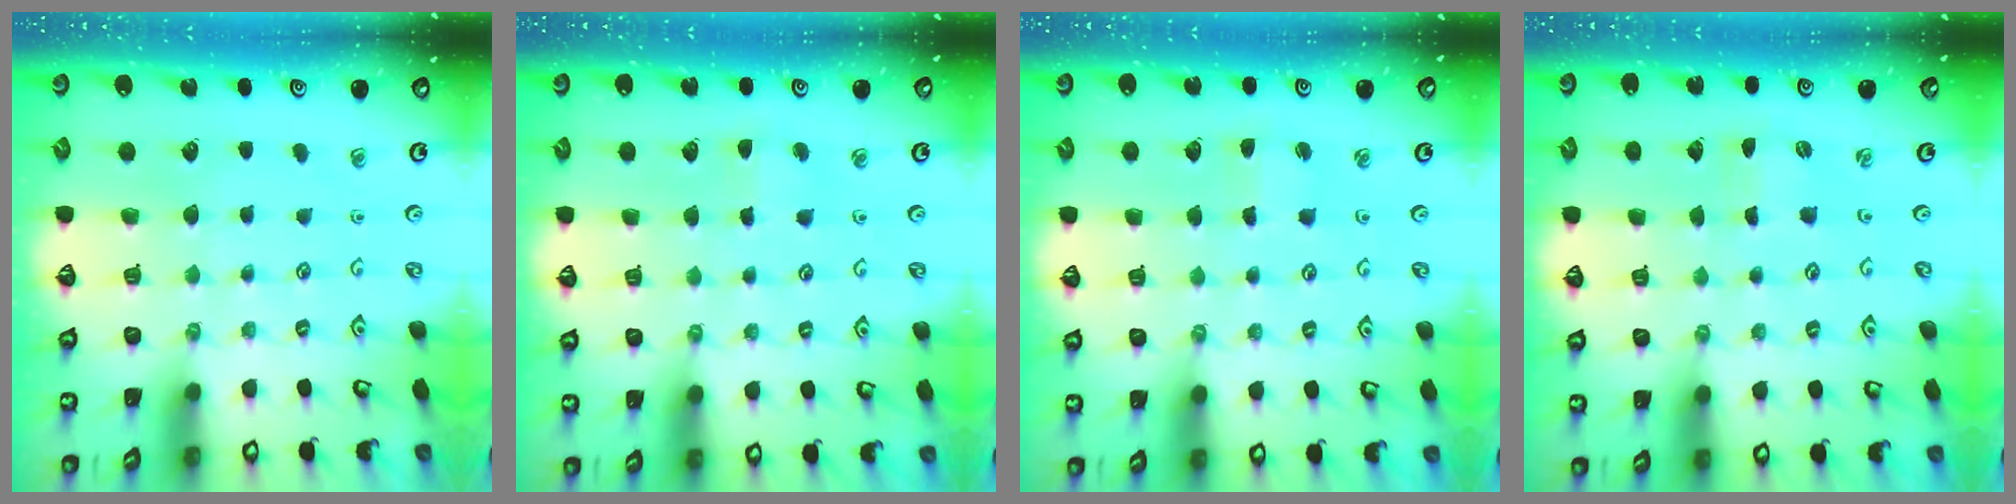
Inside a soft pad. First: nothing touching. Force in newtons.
{"total": 3.1, "press": 3.1, "slide": 0.7}
{"total": 2.2, "press": 2.2, "slide": 0.3}
{"total": 0.0}